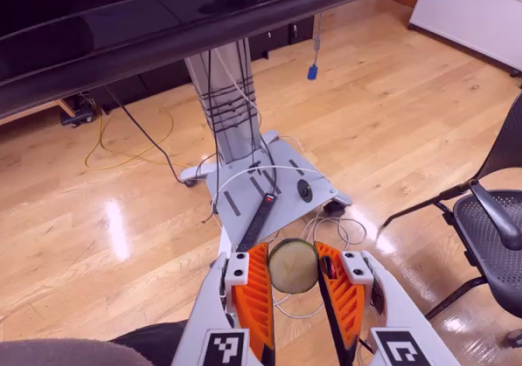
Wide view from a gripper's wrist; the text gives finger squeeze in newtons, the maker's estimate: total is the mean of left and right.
{"total": 9.9, "left": 10.2, "right": 9.7}